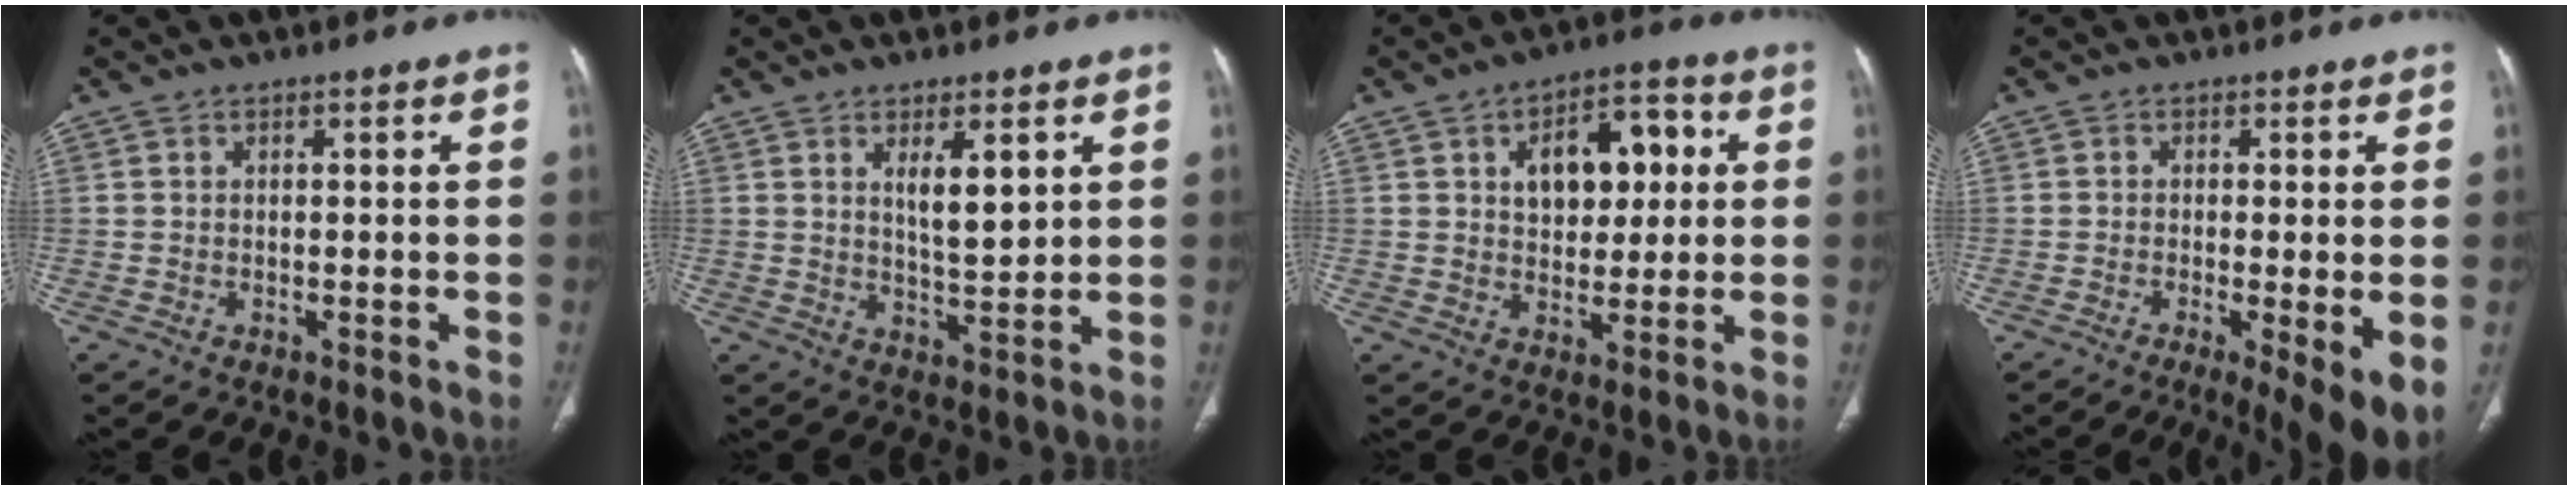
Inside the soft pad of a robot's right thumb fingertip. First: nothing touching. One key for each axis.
{"total": 6.8, "fx": 2.7, "fy": 2.2, "fz": 5.8, "tx": -0.084, "ty": -0.028, "tz": 0.050}
{"total": 12.1, "fx": 3.0, "fy": 7.5, "fz": 9.1, "tx": -0.091, "ty": 0.010, "tz": 0.043}
{"total": 7.9, "fx": -2.8, "fy": 1.4, "fz": 7.3, "tx": -0.113, "ty": -0.018, "tz": -0.046}